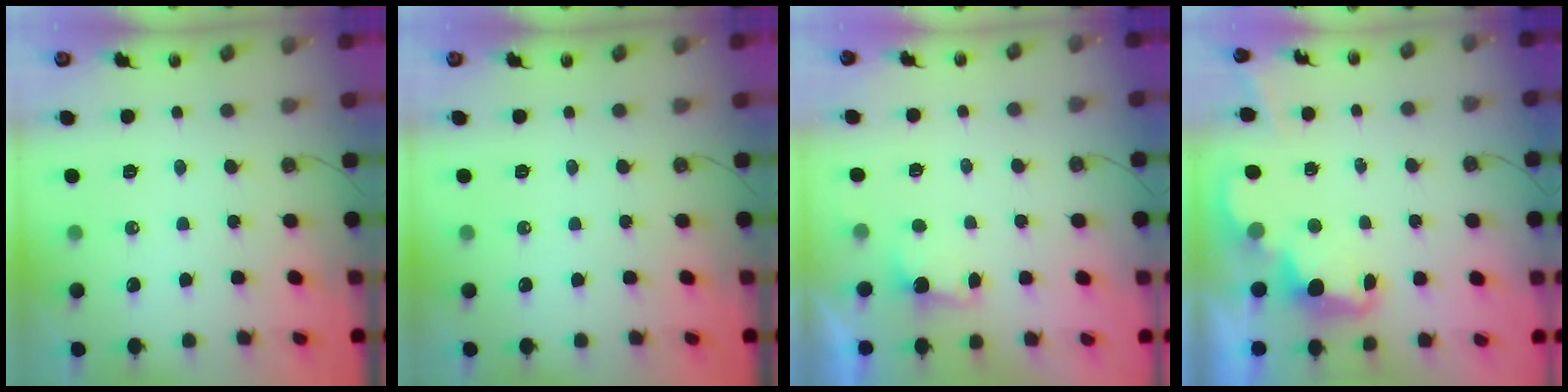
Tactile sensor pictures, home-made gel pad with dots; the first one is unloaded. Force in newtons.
{"total": 0.0}
{"total": 2.3, "press": 2.1, "slide": 0.9}
{"total": 2.5, "press": 2.4, "slide": 0.6}